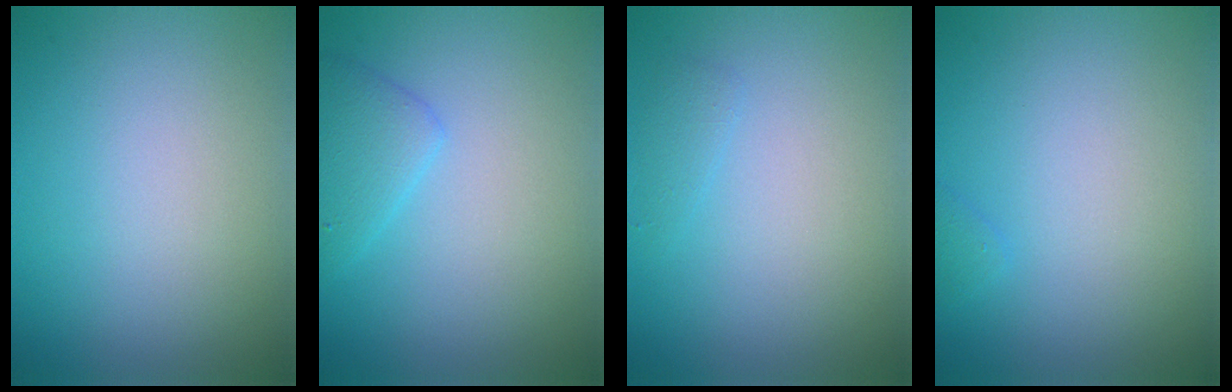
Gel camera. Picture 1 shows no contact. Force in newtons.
{"total": 2.4, "press": 2.4, "slide": 0.1}
{"total": 0.8, "press": 0.8, "slide": 0.1}
{"total": 0.6, "press": 0.6, "slide": 0.1}